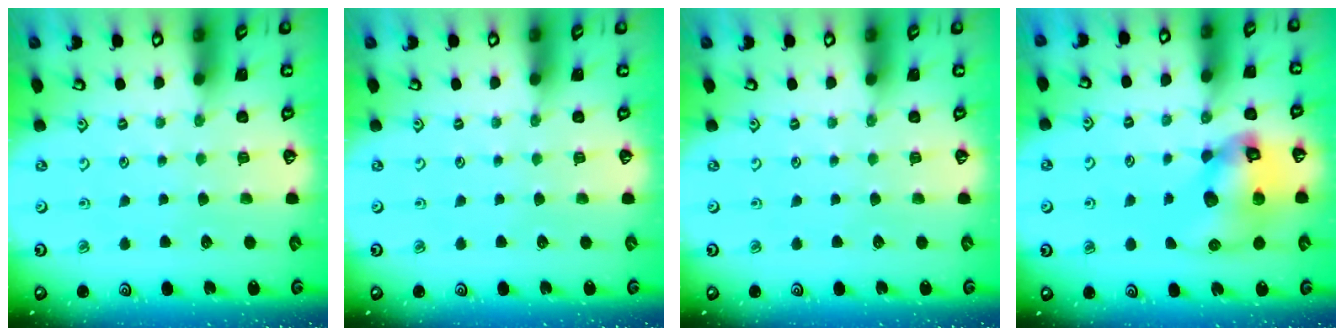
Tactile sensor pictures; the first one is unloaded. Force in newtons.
{"total": 0.0}
{"total": 0.0}
{"total": 13.8, "press": 13.6, "slide": 2.1}